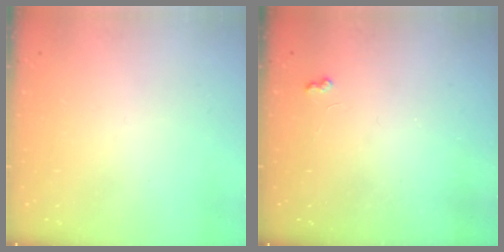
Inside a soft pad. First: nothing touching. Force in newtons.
{"total": 2.9, "press": 2.8, "slide": 0.5}